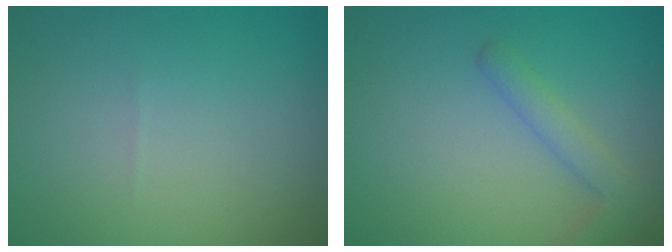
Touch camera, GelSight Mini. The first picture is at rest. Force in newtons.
{"total": 2.3, "press": 2.3, "slide": 0.1}